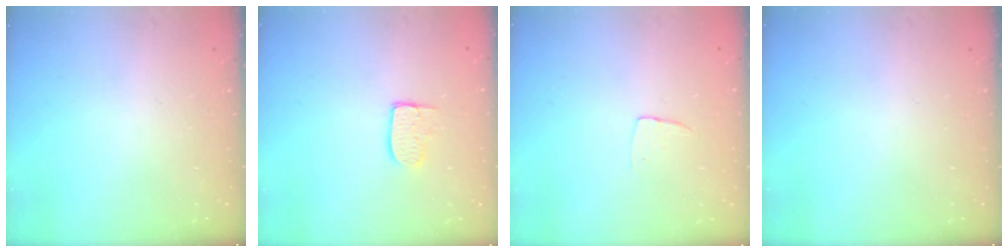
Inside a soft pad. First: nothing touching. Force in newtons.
{"total": 6.7, "press": 6.7, "slide": 0.4}
{"total": 4.0, "press": 4.0, "slide": 0.2}
{"total": 0.0}